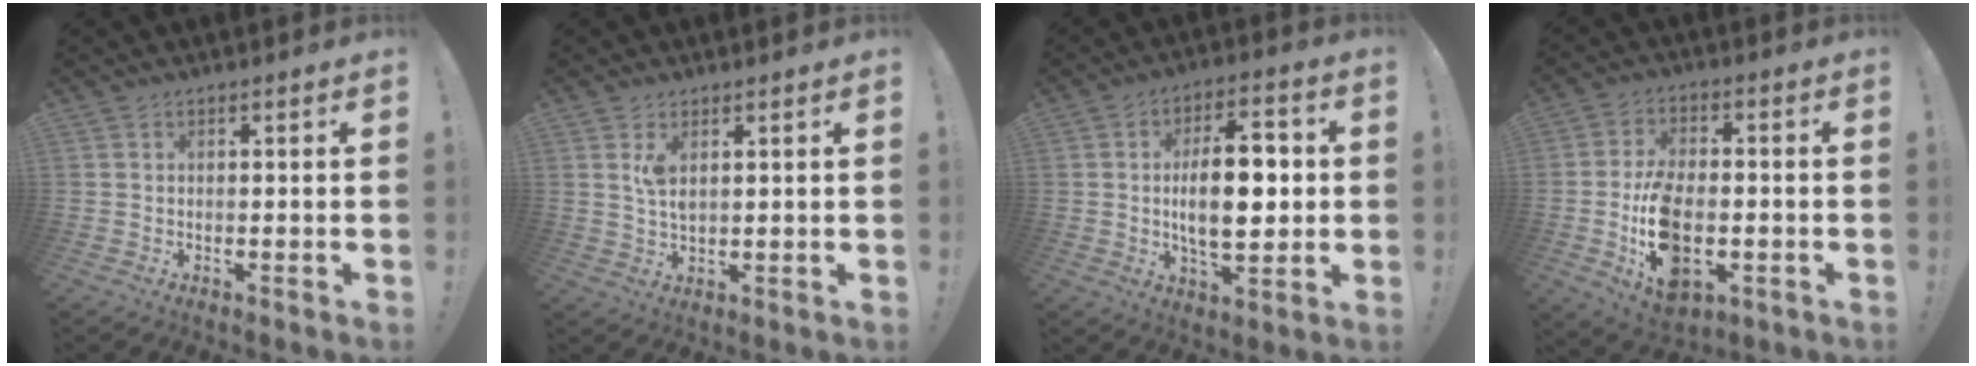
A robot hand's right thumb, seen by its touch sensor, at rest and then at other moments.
{"total": 3.9, "force": [1.7, 1.6, 3.1], "torque": [-0.056, -0.006, 0.028]}
{"total": 15.6, "force": [0.0, 7.6, 13.7], "torque": [-0.229, 0.004, -0.008]}
{"total": 15.3, "force": [-4.3, 9.2, 11.4], "torque": [-0.200, 0.009, -0.070]}